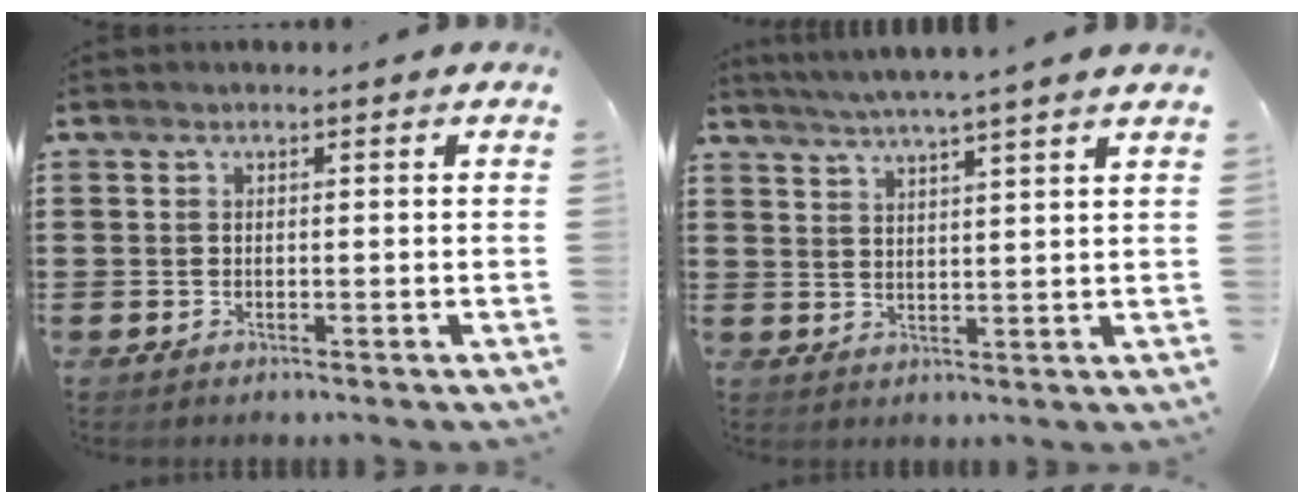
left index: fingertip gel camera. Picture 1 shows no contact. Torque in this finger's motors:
{"motor_torque": [2.14, 0.00, 0.35, 0.18]}